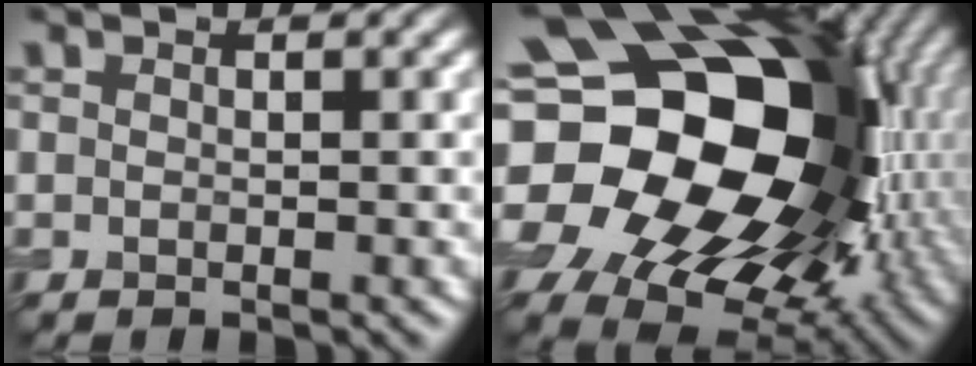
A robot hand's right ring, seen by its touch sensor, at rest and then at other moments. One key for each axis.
{"total": 22.4, "fx": 1.6, "fy": 16.0, "fz": 15.6, "tx": -0.292, "ty": 0.003, "tz": 0.015}